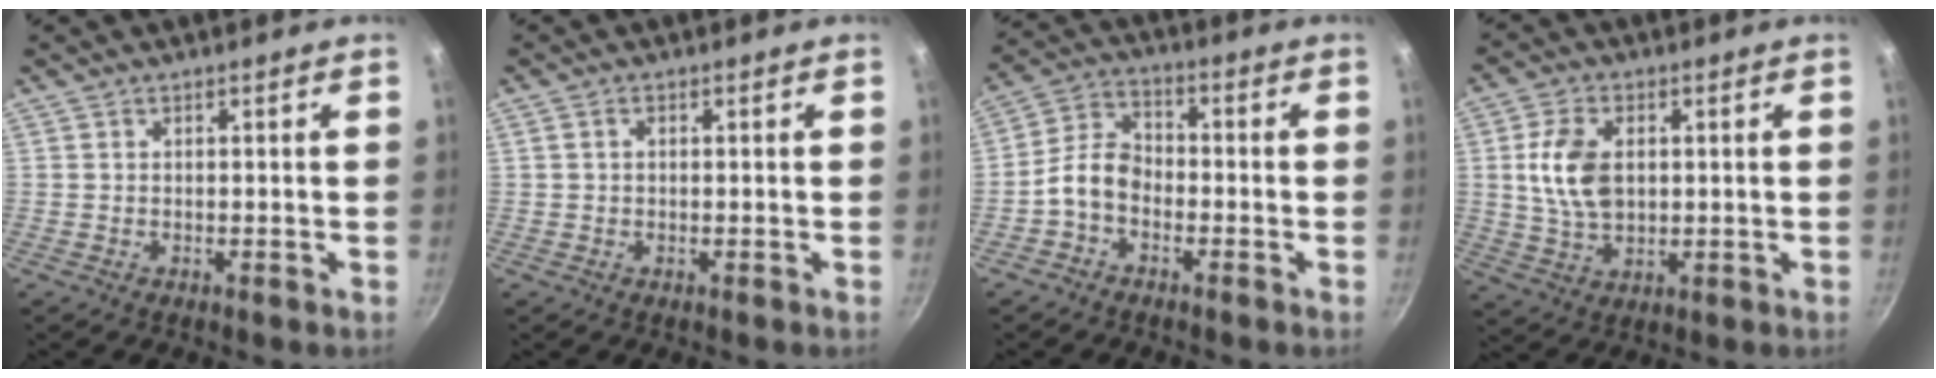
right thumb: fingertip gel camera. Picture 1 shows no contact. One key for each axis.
{"total": 1.2, "fx": 0.1, "fy": 0.9, "fz": 0.8, "tx": -0.014, "ty": 0.006, "tz": 0.002}
{"total": 6.9, "fx": -2.7, "fy": 4.7, "fz": 4.3, "tx": -0.075, "ty": 0.040, "tz": -0.067}
{"total": 10.0, "fx": 1.4, "fy": 6.4, "fz": 7.5, "tx": -0.130, "ty": -0.003, "tz": 0.028}